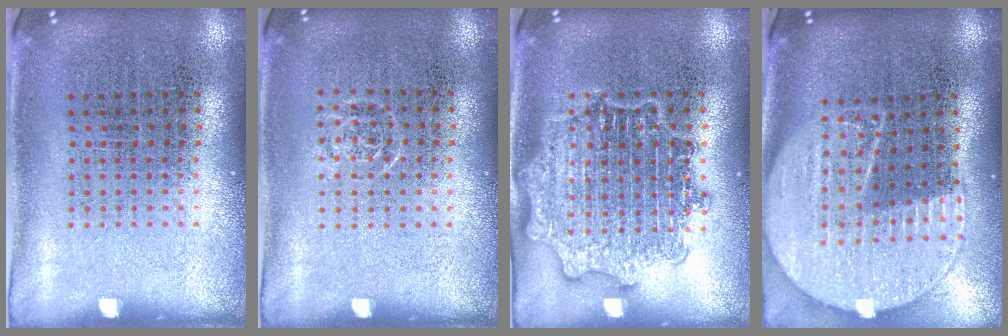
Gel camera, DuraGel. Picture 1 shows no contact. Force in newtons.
{"total": 0.5, "press": 0.5, "slide": 0.2}
{"total": 3.0, "press": 3.0, "slide": 0.5}
{"total": 2.1, "press": 1.8, "slide": 1.1}